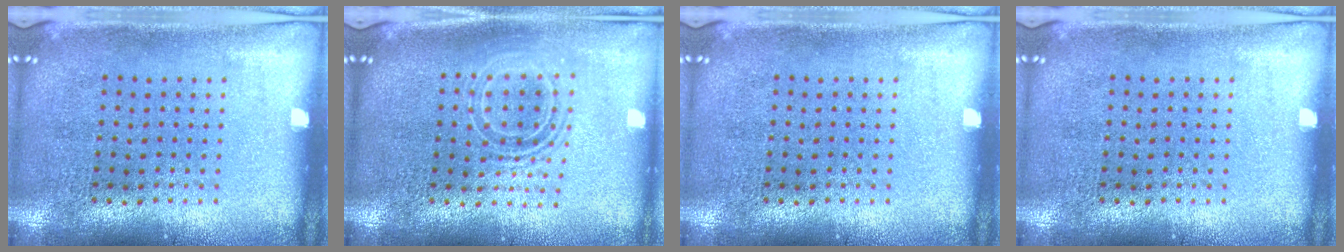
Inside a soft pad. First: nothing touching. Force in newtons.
{"total": 1.8, "press": 1.3, "slide": 1.1}
{"total": 0.0}
{"total": 0.0}